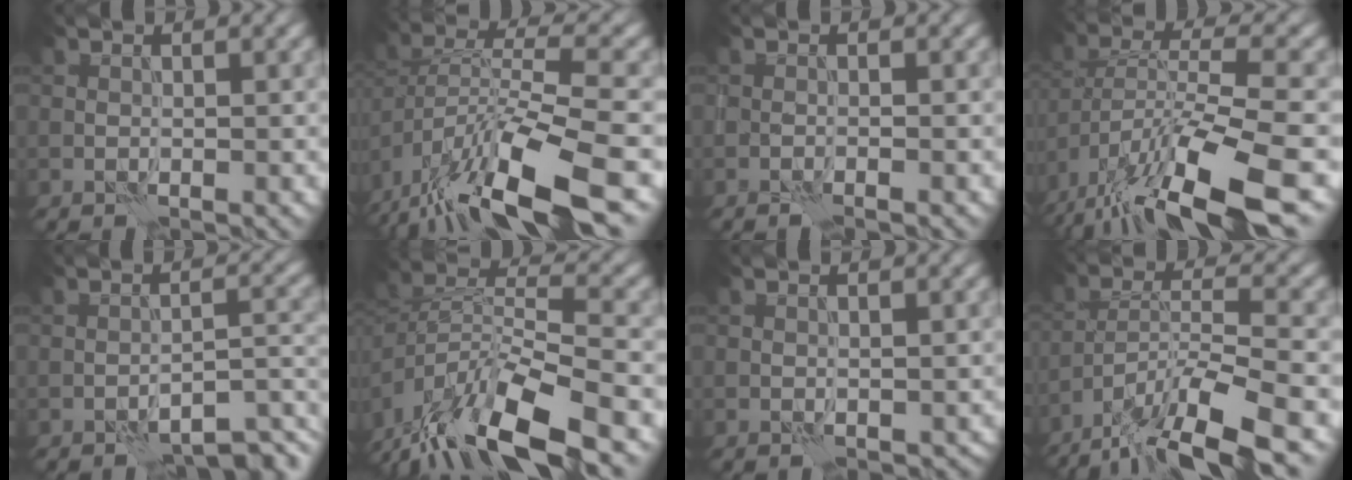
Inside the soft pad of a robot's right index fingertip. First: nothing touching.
{"total": 12.4, "force": [-7.8, 4.1, 8.7], "torque": [-0.160, -0.001, -0.136]}
{"total": 0.7, "force": [-0.6, 0.0, 0.4], "torque": [-0.005, -0.001, -0.012]}
{"total": 13.0, "force": [-8.2, 4.0, 9.3], "torque": [-0.173, 0.001, -0.133]}
{"total": 5.2, "force": [-4.3, 1.1, 2.8], "torque": [-0.029, 0.007, -0.057]}
{"total": 13.2, "force": [-9.5, 4.1, 8.2], "torque": [-0.162, 0.000, -0.170]}
{"total": 0.7, "force": [-0.1, 0.6, 0.3], "torque": [-0.003, 0.000, 0.000]}
{"total": 10.7, "force": [-8.2, 2.1, 6.6], "torque": [-0.114, 0.002, -0.145]}